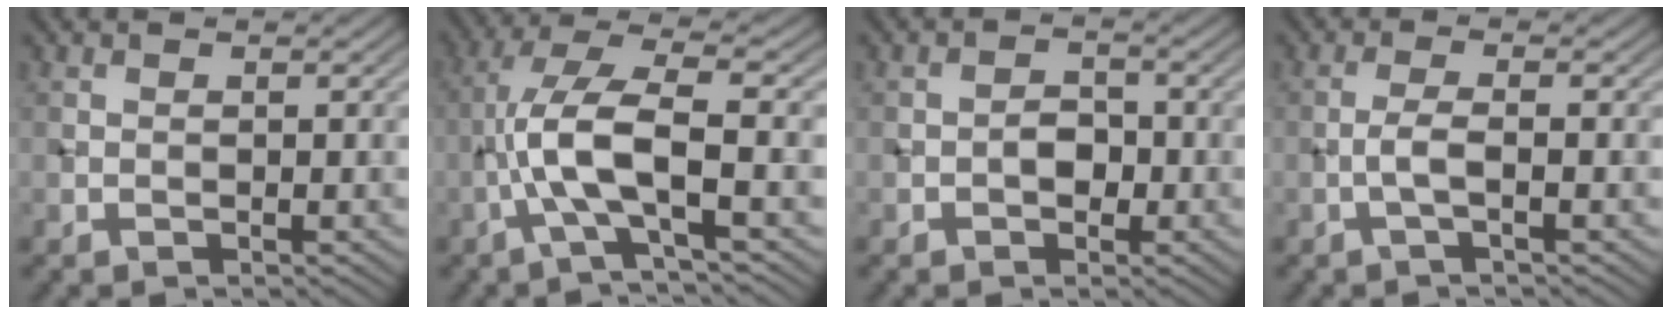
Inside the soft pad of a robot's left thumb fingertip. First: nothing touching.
{"total": 8.4, "force": [-2.2, 2.2, 7.8], "torque": [-0.158, 0.015, -0.052]}
{"total": 2.2, "force": [-0.7, 1.6, 1.3], "torque": [-0.019, 0.004, -0.014]}
{"total": 2.2, "force": [-0.7, 0.3, 2.0], "torque": [-0.041, 0.010, -0.020]}